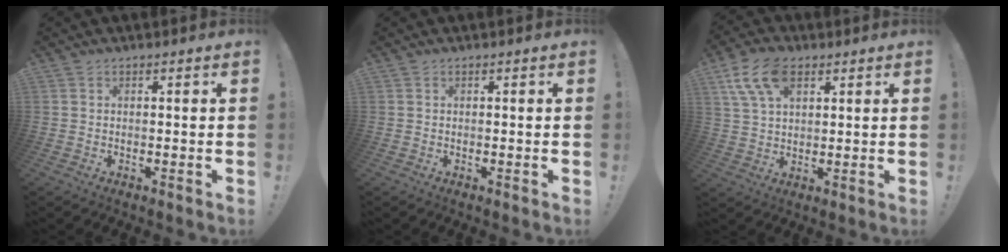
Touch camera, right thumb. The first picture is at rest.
{"total": 0.0}
{"total": 11.6, "force": [5.6, 6.7, 7.7], "torque": [-0.147, -0.006, 0.108]}